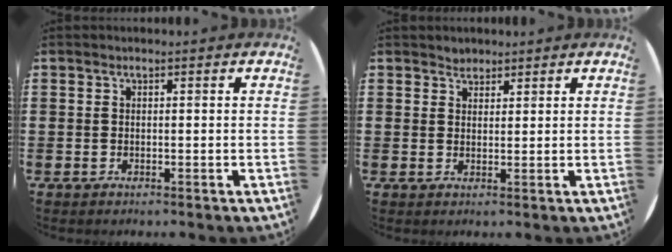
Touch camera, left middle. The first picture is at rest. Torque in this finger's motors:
{"motor_torque": [-0.02, 0.00, 0.00, 0.00]}